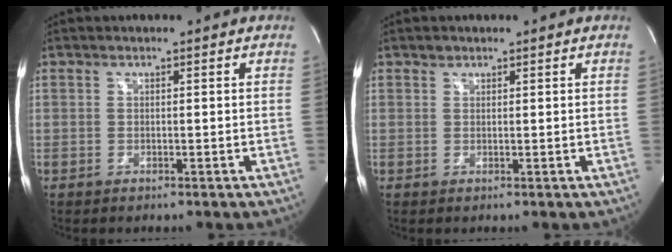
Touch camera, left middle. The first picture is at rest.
{"total": 0.7, "force": [0.5, 0.5, 0.0], "torque": [0.004, -0.001, 0.007]}